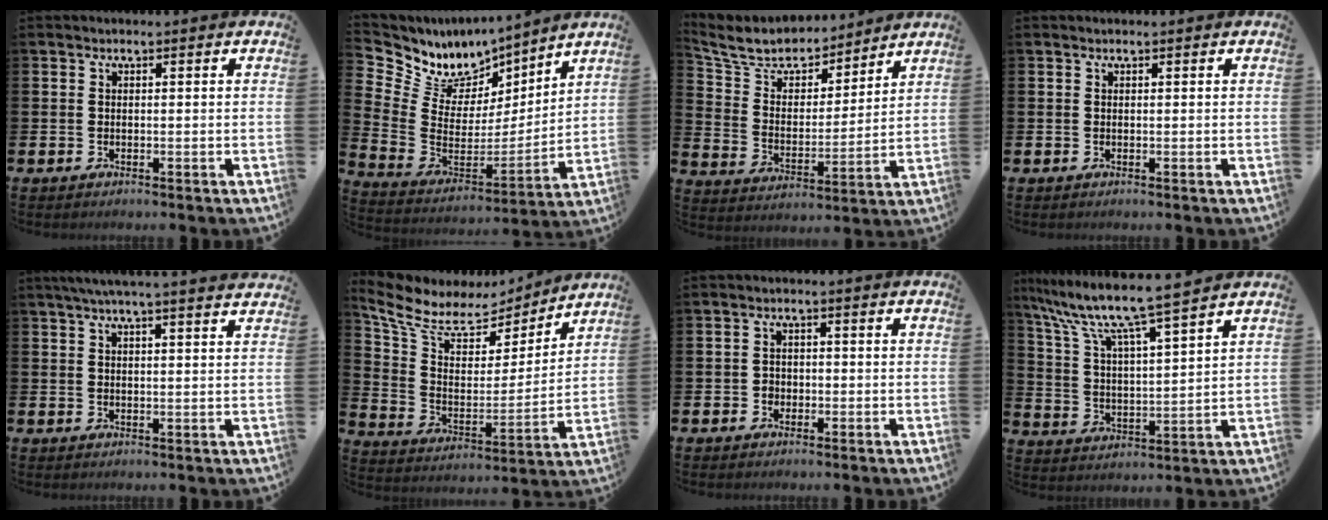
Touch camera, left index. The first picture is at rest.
{"total": 8.5, "force": [7.2, 4.5, 1.0], "torque": [-0.066, -0.055, 0.130]}
{"total": 8.0, "force": [7.4, 2.8, 1.0], "torque": [-0.064, -0.053, 0.132]}
{"total": 0.0}
{"total": 4.2, "force": [3.8, -0.6, 1.6], "torque": [-0.036, -0.012, 0.069]}
{"total": 8.5, "force": [7.2, 3.9, 2.3], "torque": [-0.091, -0.050, 0.123]}
{"total": 1.5, "force": [-0.4, 1.4, 0.2], "torque": [-0.001, 0.003, -0.013]}
{"total": 9.2, "force": [8.2, 0.4, 4.0], "torque": [-0.112, -0.054, 0.136]}